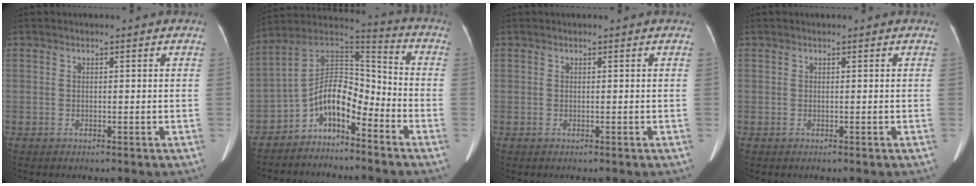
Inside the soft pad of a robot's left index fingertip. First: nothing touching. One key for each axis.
{"total": 9.8, "fx": -5.9, "fy": 4.0, "fz": 6.7, "tx": -0.123, "ty": 0.044, "tz": -0.108}
{"total": 0.0}
{"total": 0.0}